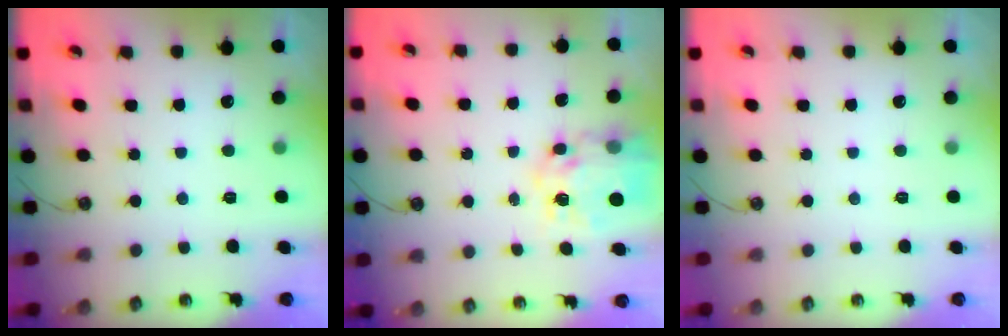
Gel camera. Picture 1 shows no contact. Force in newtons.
{"total": 12.3, "press": 12.2, "slide": 1.2}
{"total": 0.0}